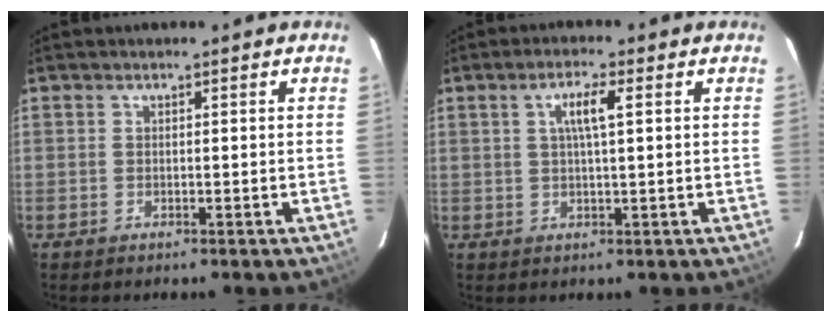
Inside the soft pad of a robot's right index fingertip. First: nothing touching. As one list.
[{"total": 4.2, "force": [1.2, 0.5, 4.0], "torque": [-0.076, 0.005, 0.022]}]